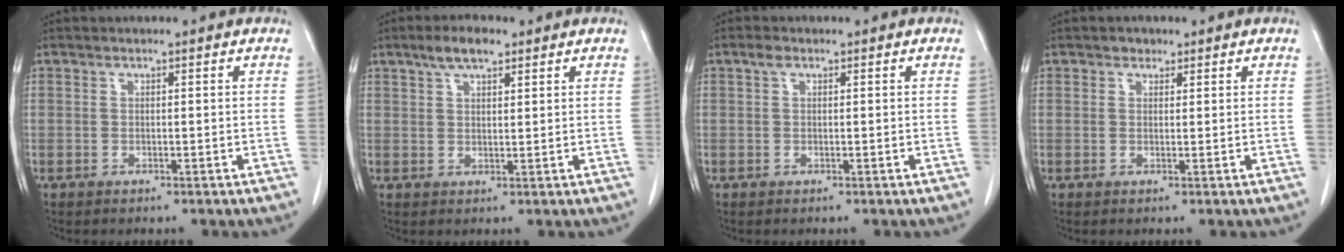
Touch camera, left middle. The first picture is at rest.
{"total": 4.6, "force": [3.1, 1.5, 3.0], "torque": [-0.060, 0.011, 0.057]}
{"total": 0.9, "force": [0.5, 0.5, 0.6], "torque": [-0.013, 0.010, 0.008]}
{"total": 1.2, "force": [0.8, 0.9, 0.2], "torque": [0.000, -0.002, 0.010]}